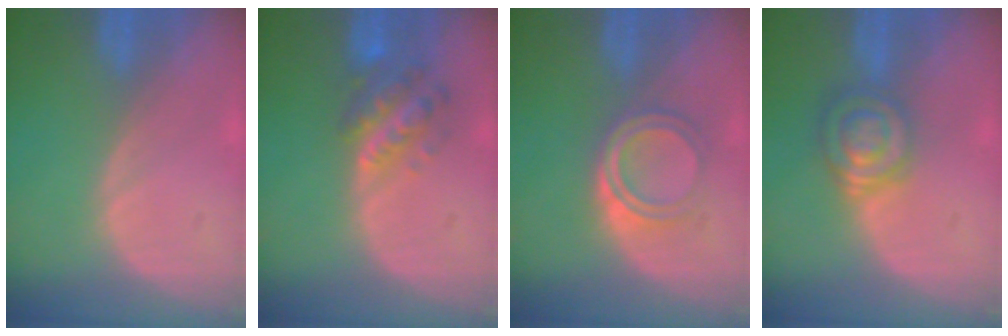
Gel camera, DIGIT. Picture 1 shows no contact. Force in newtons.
{"total": 5.8, "press": 5.6, "slide": 1.4}
{"total": 4.2, "press": 4.0, "slide": 1.1}
{"total": 6.5, "press": 5.8, "slide": 3.0}